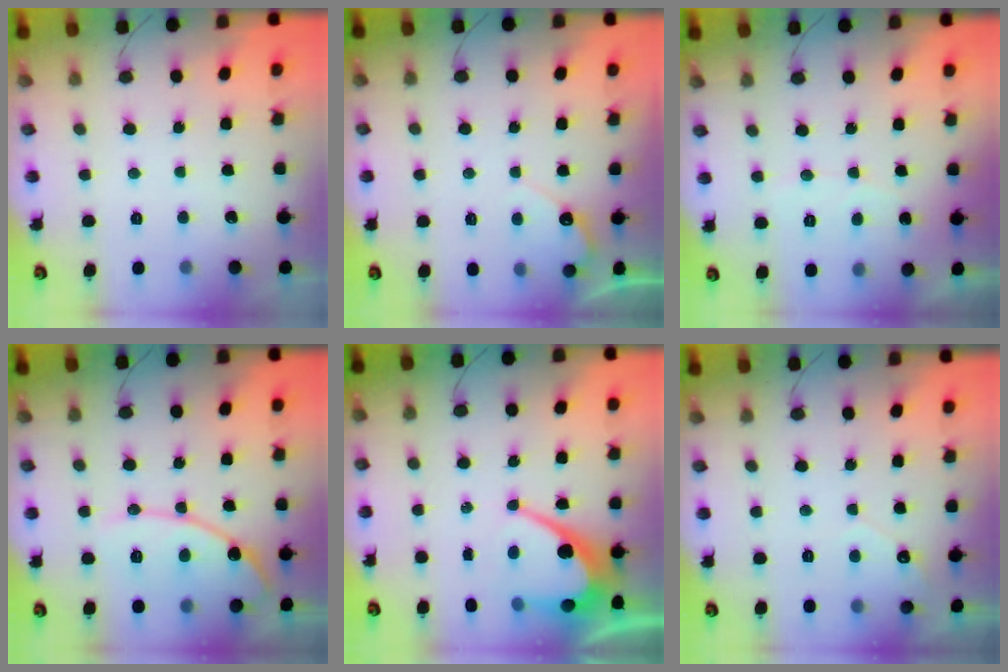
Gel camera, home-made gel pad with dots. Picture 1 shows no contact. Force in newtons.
{"total": 4.2, "press": 4.2, "slide": 0.2}
{"total": 2.8, "press": 2.8, "slide": 0.2}
{"total": 13.2, "press": 13.1, "slide": 0.9}
{"total": 10.5, "press": 10.5, "slide": 0.9}
{"total": 2.7, "press": 2.7, "slide": 0.2}